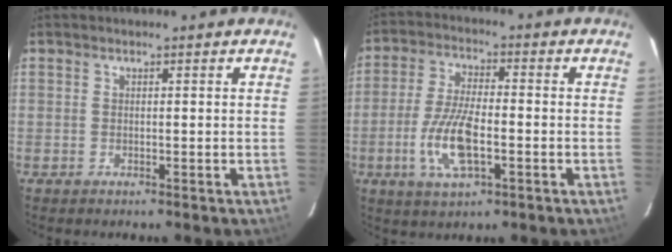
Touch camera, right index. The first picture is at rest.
{"total": 10.6, "force": [-3.3, 3.6, 9.4], "torque": [-0.197, -0.004, -0.063]}